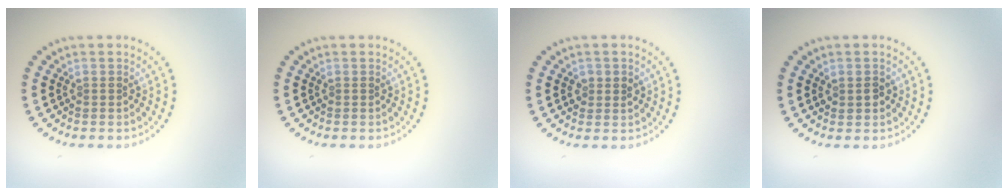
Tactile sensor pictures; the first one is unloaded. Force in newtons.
{"total": 0.0}
{"total": 1.5, "press": 1.4, "slide": 0.3}
{"total": 1.3, "press": 1.2, "slide": 0.3}